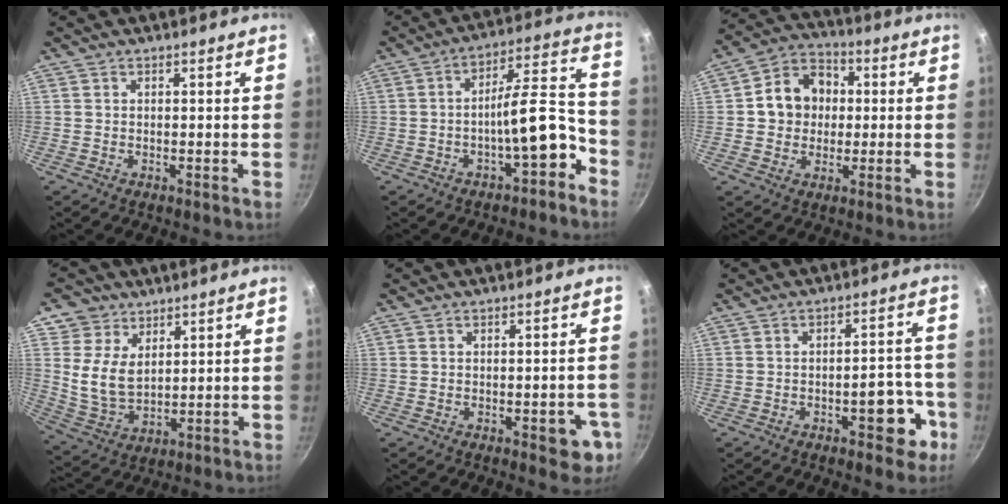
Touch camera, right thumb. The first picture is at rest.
{"total": 11.1, "force": [-5.1, 3.6, 9.2], "torque": [-0.111, 0.071, -0.071]}
{"total": 11.5, "force": [0.9, 9.9, 5.8], "torque": [-0.062, 0.021, 0.000]}
{"total": 9.2, "force": [3.9, 7.1, 4.4], "torque": [-0.054, -0.025, 0.084]}
{"total": 6.3, "force": [-2.3, 2.9, 5.1], "torque": [-0.038, 0.012, -0.025]}
{"total": 8.8, "force": [-3.8, 4.2, 6.8], "torque": [-0.049, 0.035, -0.043]}